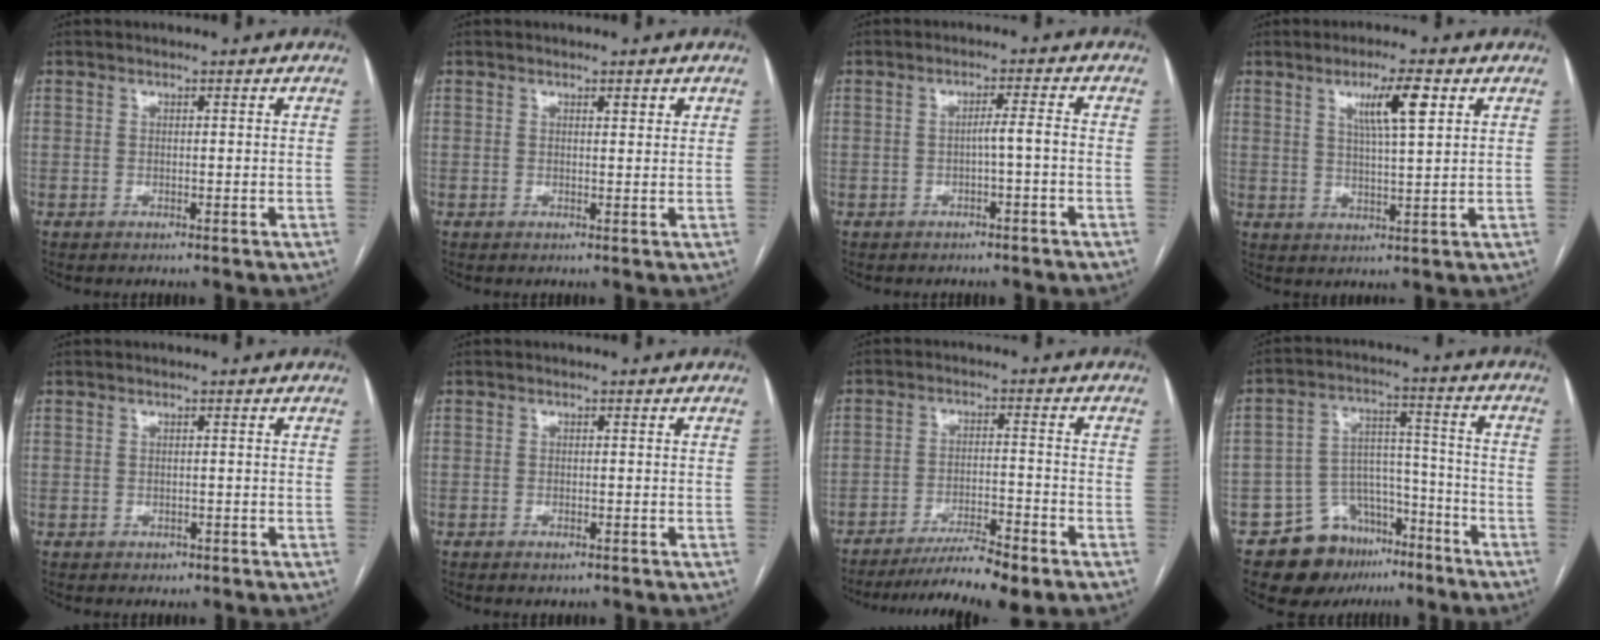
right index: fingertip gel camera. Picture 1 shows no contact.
{"total": 1.5, "force": [0.9, 0.4, 1.1], "torque": [-0.015, -0.002, 0.013]}
{"total": 2.4, "force": [-0.7, -0.1, 2.3], "torque": [-0.033, 0.006, -0.011]}
{"total": 7.0, "force": [3.1, 0.5, 6.2], "torque": [-0.105, 0.002, 0.054]}
{"total": 0.9, "force": [-0.4, 0.8, 0.2], "torque": [0.000, 0.002, -0.002]}
{"total": 0.9, "force": [-0.6, 0.4, 0.6], "torque": [-0.013, -0.002, -0.004]}
{"total": 8.5, "force": [-8.1, 0.4, 2.6], "torque": [-0.032, 0.002, -0.137]}
{"total": 12.0, "force": [-8.2, 7.8, 3.8], "torque": [-0.055, 0.053, -0.127]}